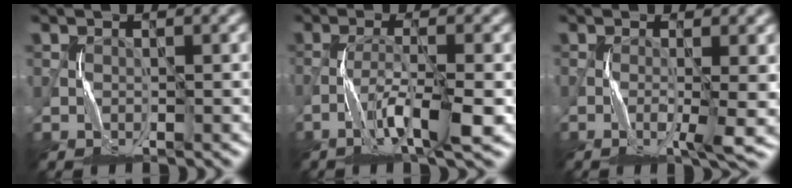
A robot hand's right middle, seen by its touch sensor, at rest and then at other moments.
{"total": 5.0, "force": [-2.4, 0.5, 4.4], "torque": [-0.084, 0.004, -0.045]}
{"total": 4.1, "force": [-0.8, 0.6, 4.0], "torque": [-0.067, -0.003, -0.013]}